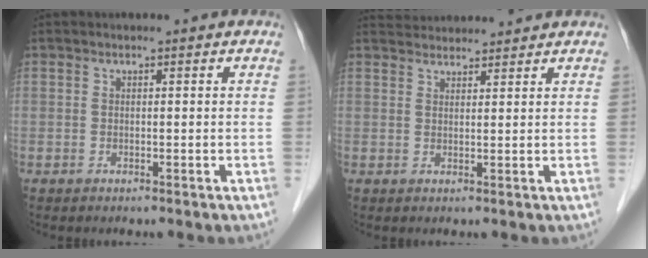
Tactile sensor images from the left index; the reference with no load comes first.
{"total": 5.4, "force": [5.4, 0.6, 0.6], "torque": [-0.014, 0.036, 0.082]}